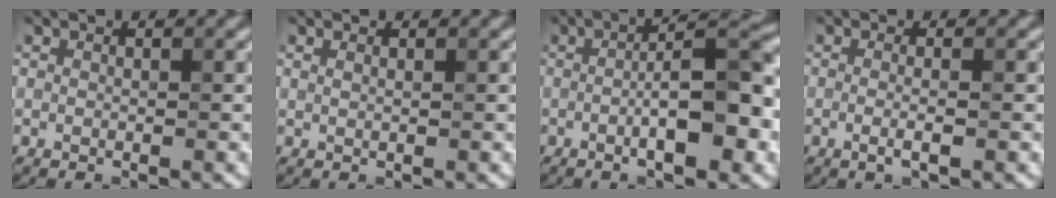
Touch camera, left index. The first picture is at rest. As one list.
[{"total": 0.8, "force": [0.5, 0.3, 0.5], "torque": [-0.006, -0.002, 0.004]}, {"total": 7.9, "force": [-1.4, 1.8, 7.5], "torque": [-0.109, 0.012, -0.025]}, {"total": 2.0, "force": [-0.3, 0.5, 2.0], "torque": [-0.032, -0.007, -0.010]}]